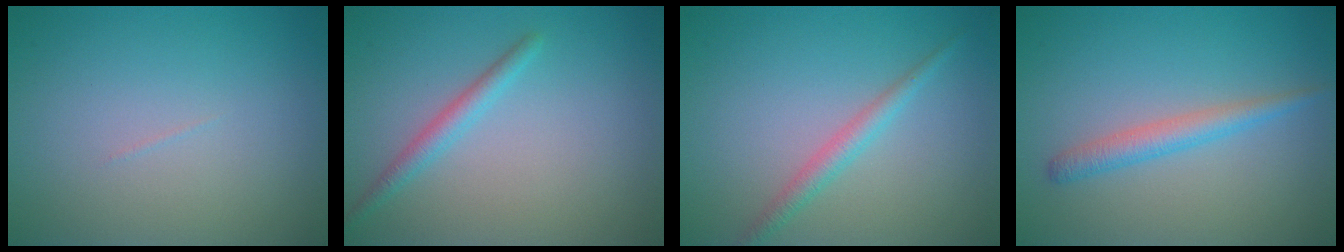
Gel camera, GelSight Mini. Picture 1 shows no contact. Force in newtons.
{"total": 1.8, "press": 1.8, "slide": 0.0}
{"total": 1.9, "press": 1.9, "slide": 0.1}
{"total": 2.2, "press": 2.2, "slide": 0.1}